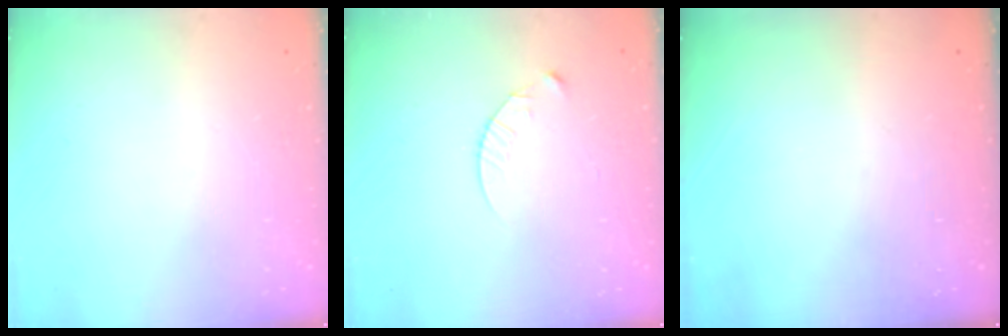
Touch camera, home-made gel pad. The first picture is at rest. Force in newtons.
{"total": 4.7, "press": 4.7, "slide": 0.6}
{"total": 0.0}